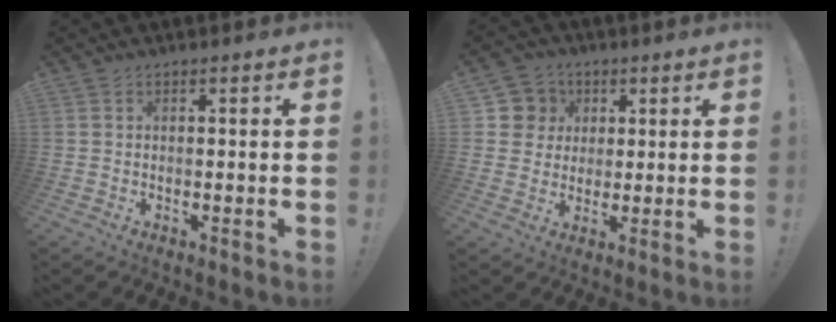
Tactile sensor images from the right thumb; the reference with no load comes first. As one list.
[{"total": 8.0, "force": [1.9, 7.7, 1.0], "torque": [-0.005, -0.011, 0.041]}]